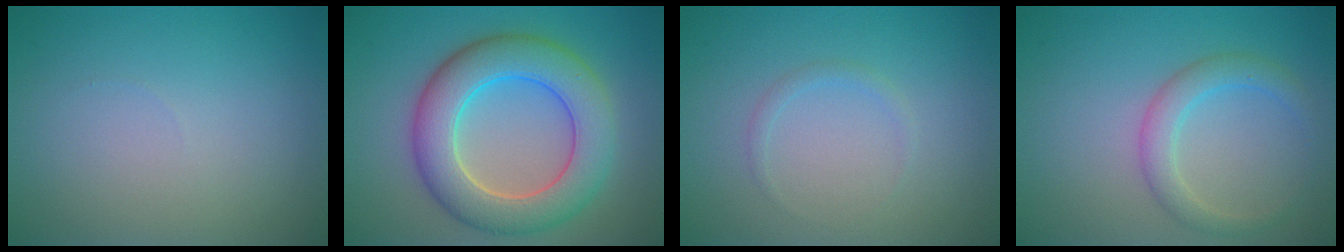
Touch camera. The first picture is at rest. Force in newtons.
{"total": 8.3, "press": 8.3, "slide": 0.7}
{"total": 0.8, "press": 0.8, "slide": 0.0}
{"total": 2.7, "press": 2.7, "slide": 0.2}